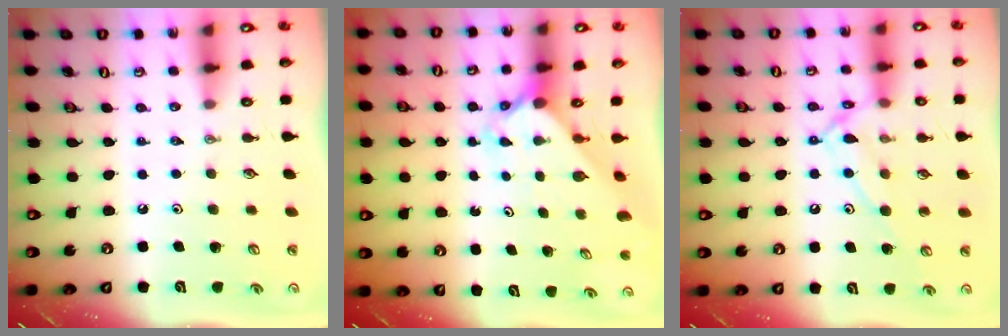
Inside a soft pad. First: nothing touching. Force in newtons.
{"total": 2.4, "press": 2.4, "slide": 0.3}
{"total": 11.4, "press": 11.3, "slide": 1.2}